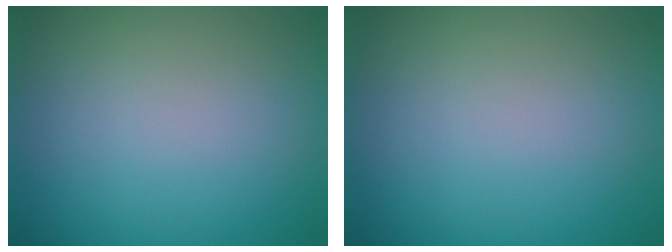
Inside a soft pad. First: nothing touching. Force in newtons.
{"total": 0.0}